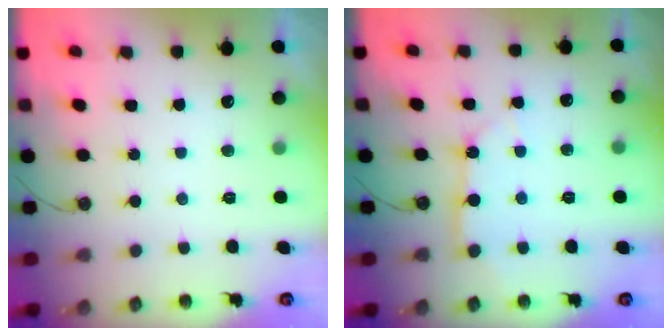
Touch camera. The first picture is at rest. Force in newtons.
{"total": 4.2, "press": 4.2, "slide": 0.5}